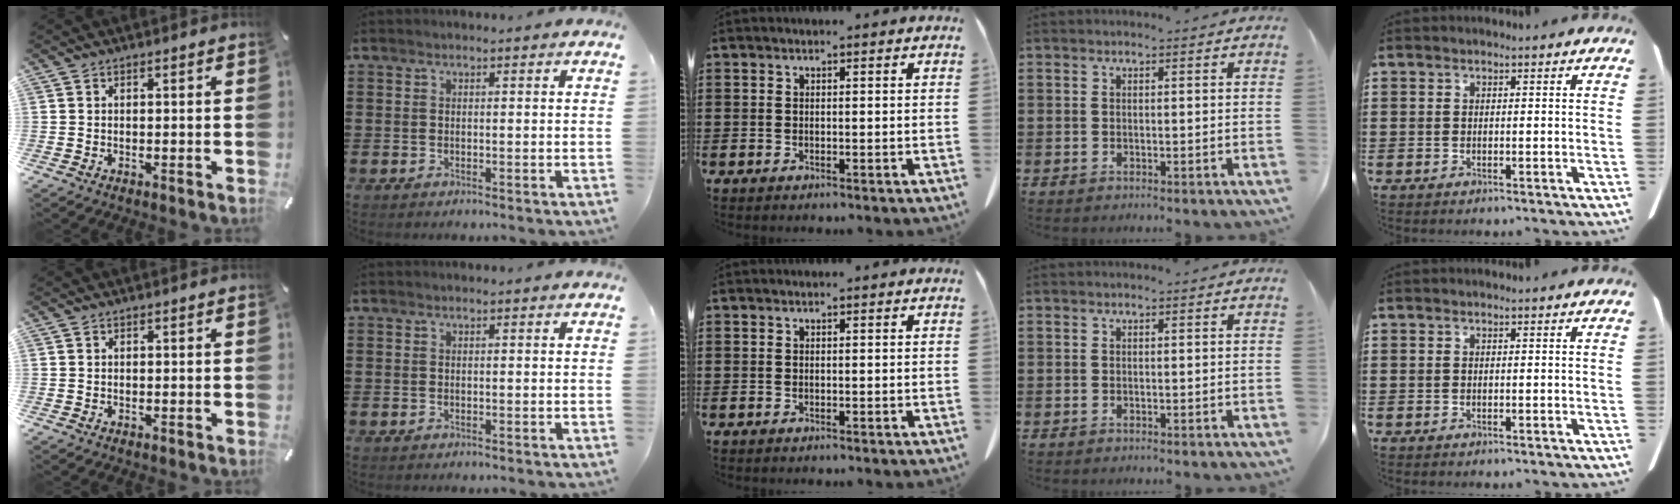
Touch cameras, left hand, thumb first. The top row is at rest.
{}